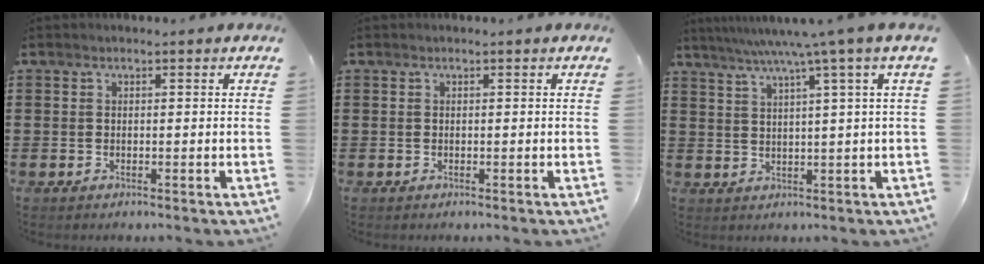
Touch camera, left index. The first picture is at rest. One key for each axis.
{"total": 0.0}
{"total": 5.8, "fx": 3.5, "fy": -1.2, "fz": 4.5, "tx": -0.097, "ty": -0.014, "tz": 0.053}